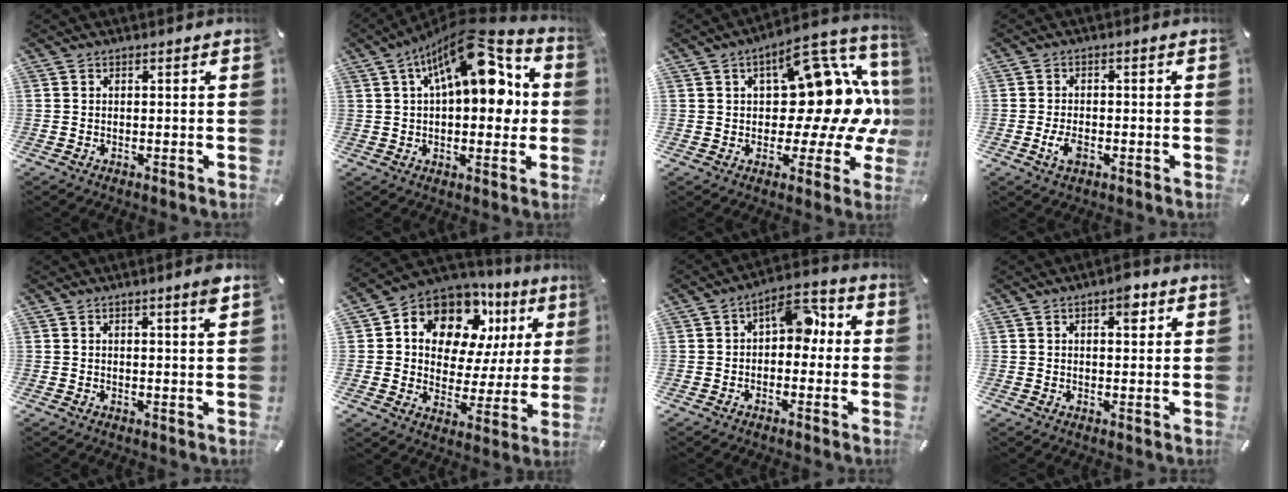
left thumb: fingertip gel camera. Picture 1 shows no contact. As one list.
[{"total": 18.7, "force": [6.9, 9.0, 14.9], "torque": [-0.215, -0.029, 0.111]}, {"total": 23.2, "force": [4.1, 13.6, 18.4], "torque": [-0.211, -0.045, 0.072]}, {"total": 3.3, "force": [-1.4, 2.0, 2.3], "torque": [-0.059, -0.002, -0.027]}, {"total": 2.2, "force": [1.4, 0.0, 1.7], "torque": [-0.029, -0.006, 0.021]}, {"total": 12.8, "force": [7.8, 8.5, 5.4], "torque": [-0.097, -0.058, 0.143]}, {"total": 8.5, "force": [1.1, 5.2, 6.6], "torque": [-0.087, 0.005, 0.012]}, {"total": 4.2, "force": [2.1, 2.3, 2.9], "torque": [-0.023, -0.010, 0.026]}]